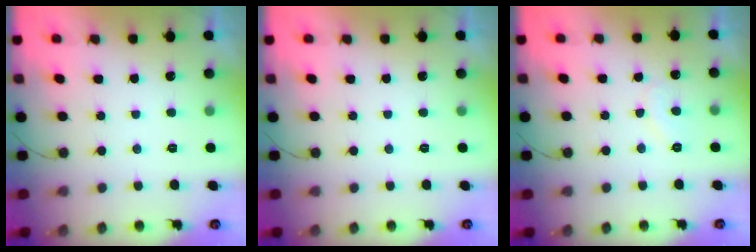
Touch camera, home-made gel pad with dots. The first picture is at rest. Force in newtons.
{"total": 0.0}
{"total": 7.1, "press": 7.0, "slide": 0.5}